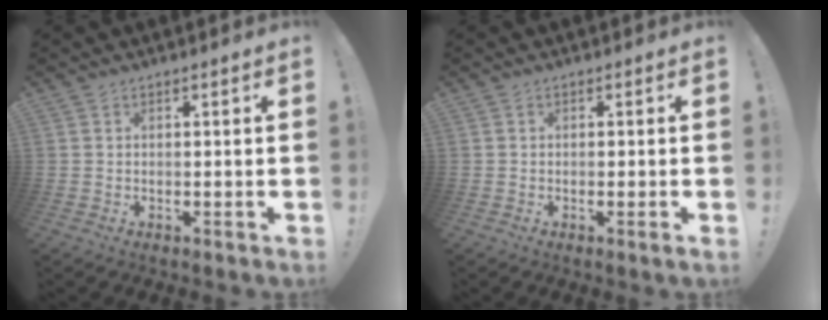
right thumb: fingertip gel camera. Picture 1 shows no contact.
{"total": 1.5, "force": [-0.5, -0.4, 1.3], "torque": [-0.026, -0.001, -0.008]}